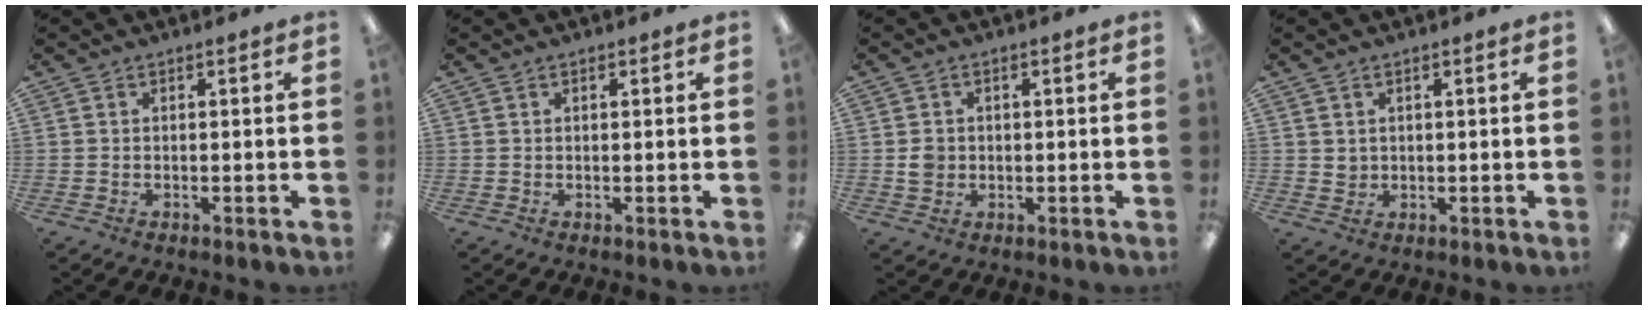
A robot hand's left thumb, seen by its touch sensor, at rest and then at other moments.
{"total": 0.6, "force": [0.4, 0.3, 0.3], "torque": [-0.006, 0.002, 0.007]}
{"total": 3.0, "force": [0.0, 2.7, 1.3], "torque": [-0.017, 0.002, -0.003]}
{"total": 2.0, "force": [1.0, 1.6, 0.4], "torque": [-0.001, -0.001, 0.017]}